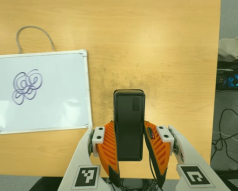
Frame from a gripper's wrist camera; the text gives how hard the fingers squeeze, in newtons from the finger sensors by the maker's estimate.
{"total": 3.7, "left": 2.2, "right": 5.1}